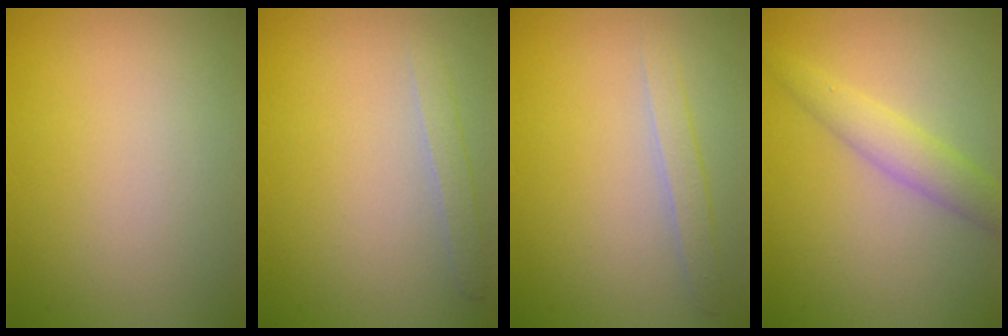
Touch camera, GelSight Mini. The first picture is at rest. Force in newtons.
{"total": 1.4, "press": 1.4, "slide": 0.0}
{"total": 1.6, "press": 1.6, "slide": 0.0}
{"total": 2.9, "press": 2.9, "slide": 0.1}